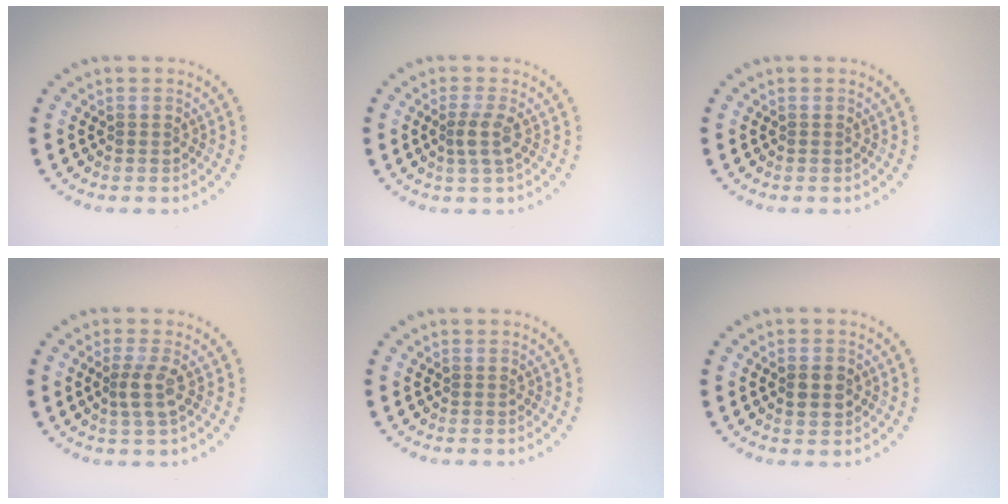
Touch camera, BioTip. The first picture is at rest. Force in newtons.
{"total": 1.8, "press": 1.4, "slide": 1.1}
{"total": 0.0}
{"total": 2.0, "press": 1.6, "slide": 1.3}
{"total": 0.0}
{"total": 2.4, "press": 2.4, "slide": 0.1}